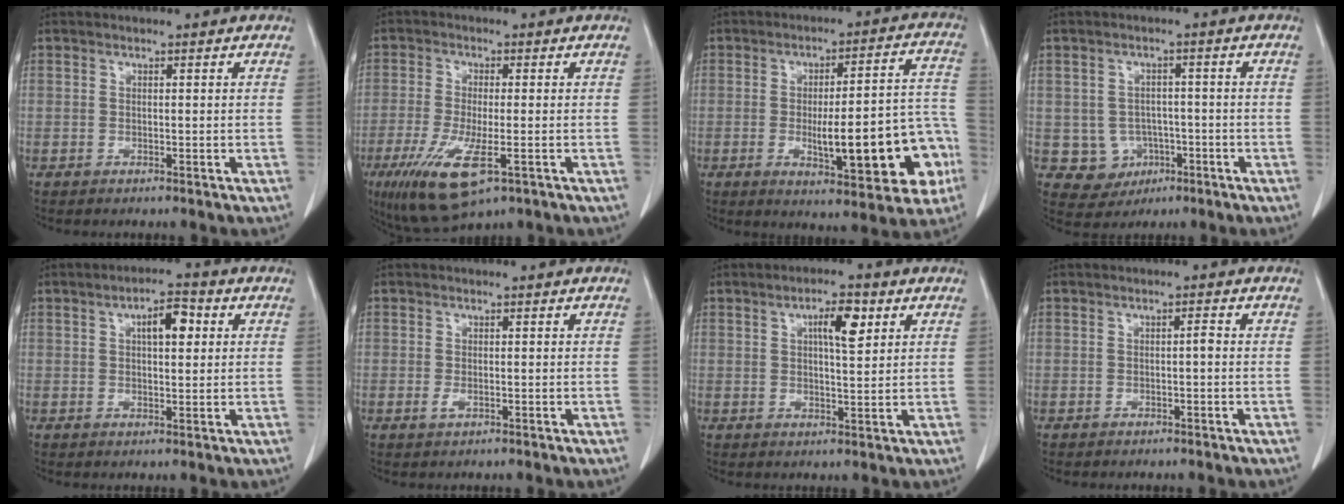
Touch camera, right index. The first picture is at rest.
{"total": 10.3, "force": [-4.7, 2.5, 8.8], "torque": [-0.177, -0.032, -0.074]}
{"total": 17.2, "force": [-4.6, 4.0, 16.1], "torque": [-0.181, 0.030, -0.047]}
{"total": 5.6, "force": [-1.4, 5.3, 1.2], "torque": [-0.020, 0.005, -0.009]}
{"total": 5.2, "force": [1.6, 1.8, 4.6], "torque": [-0.073, 0.011, 0.024]}
{"total": 1.0, "force": [-0.3, 0.5, 0.8], "torque": [-0.021, -0.003, -0.002]}
{"total": 5.5, "force": [2.2, 1.4, 4.8], "torque": [-0.081, 0.004, 0.036]}
{"total": 0.9, "force": [-0.1, 0.1, 0.9], "torque": [-0.012, 0.002, -0.002]}